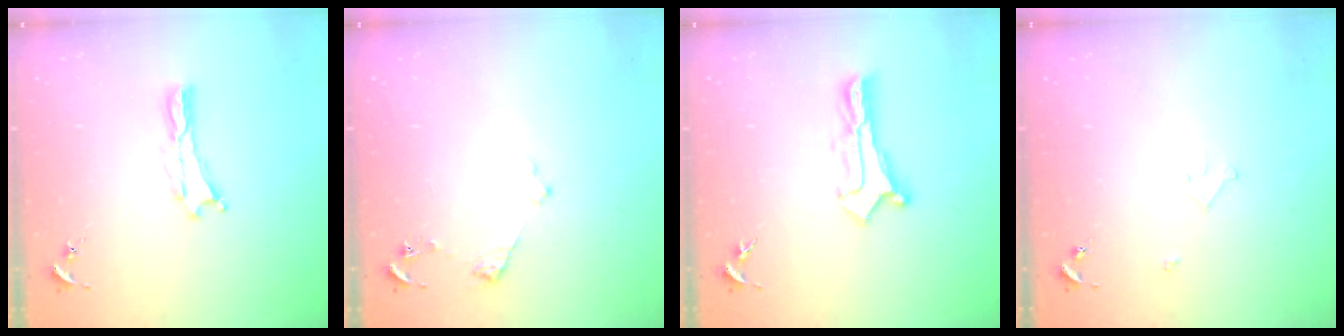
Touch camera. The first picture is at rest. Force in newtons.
{"total": 2.2, "press": 2.2, "slide": 0.3}
{"total": 0.9, "press": 0.9, "slide": 0.1}
{"total": 1.8, "press": 1.7, "slide": 0.2}